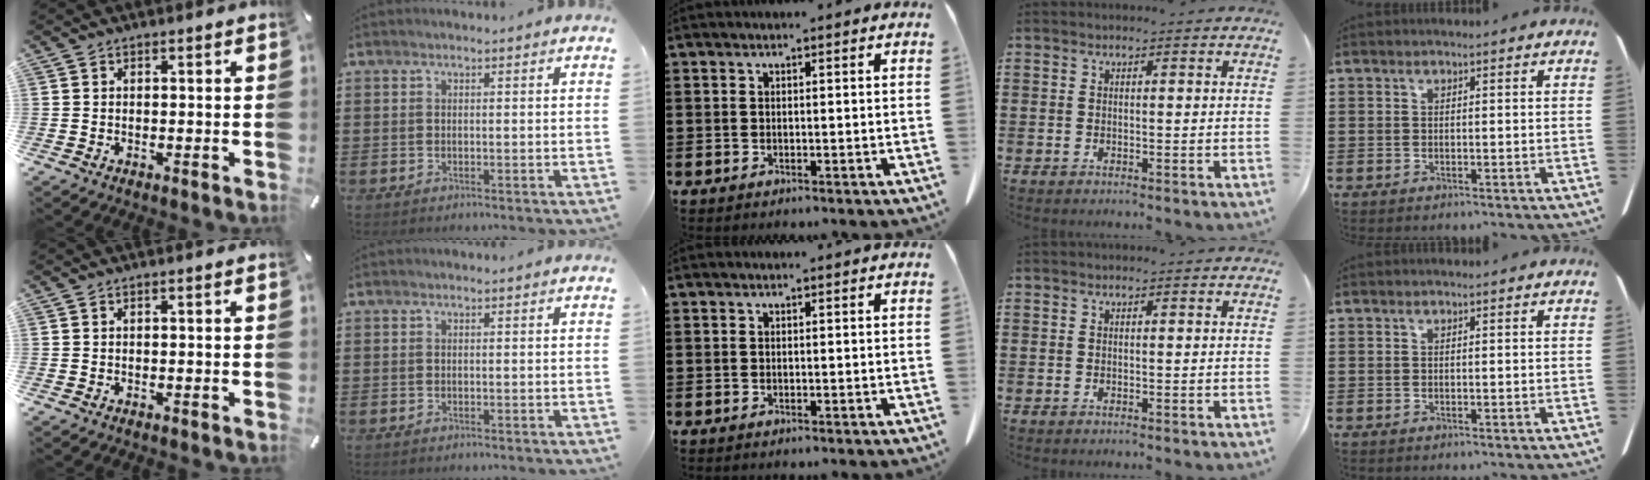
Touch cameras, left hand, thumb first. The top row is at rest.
{}